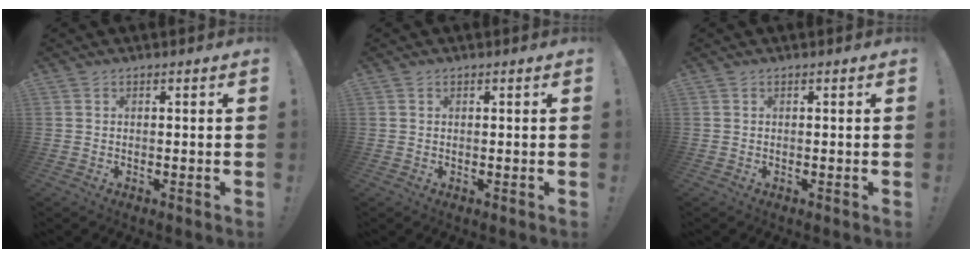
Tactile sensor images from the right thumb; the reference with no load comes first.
{"total": 0.0}
{"total": 0.0}